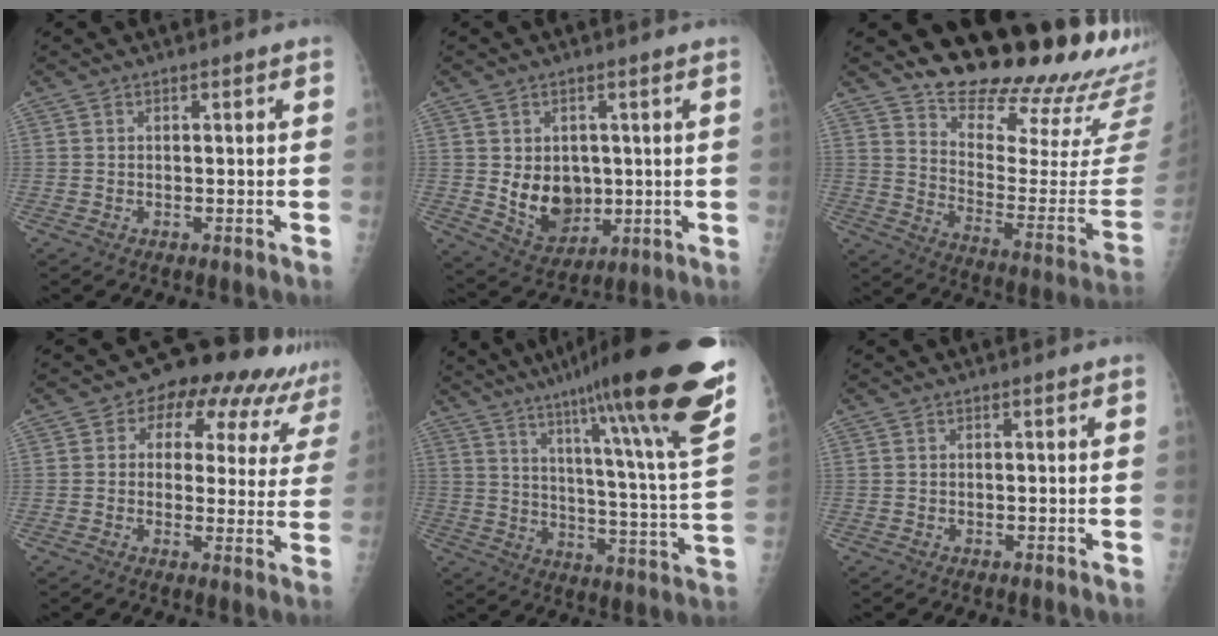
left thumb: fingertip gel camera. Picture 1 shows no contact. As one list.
[{"total": 9.4, "force": [0.5, 7.2, 5.9], "torque": [-0.058, -0.017, 0.034]}, {"total": 22.9, "force": [21.2, 3.4, 7.7], "torque": [-0.078, -0.193, 0.290]}, {"total": 15.2, "force": [9.8, 8.6, 7.8], "torque": [-0.051, -0.013, 0.101]}, {"total": 30.0, "force": [20.6, 1.6, 21.8], "torque": [-0.303, -0.095, 0.298]}, {"total": 0.0}]